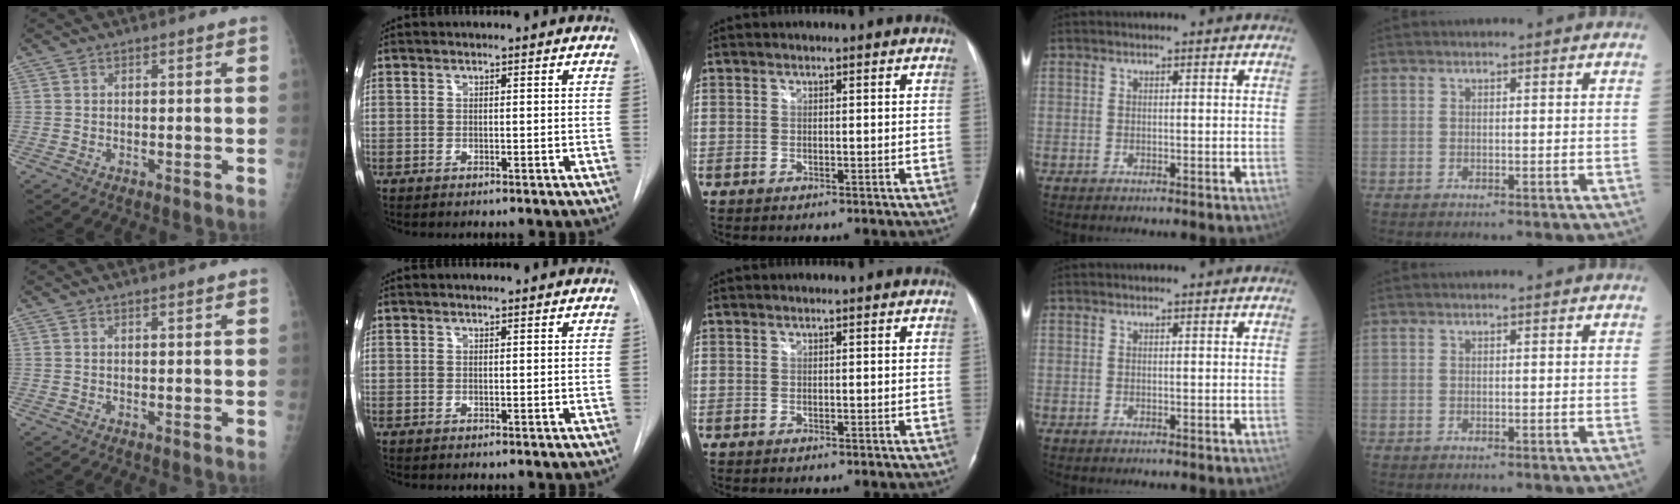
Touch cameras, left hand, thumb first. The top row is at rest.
{"thumb": {"total": 0.5, "force": [0.5, 0.1, 0.2], "torque": [-0.005, -0.003, 0.008]}, "index": {"total": 1.6, "force": [1.5, 0.1, 0.4], "torque": [-0.007, 0.013, 0.018]}}